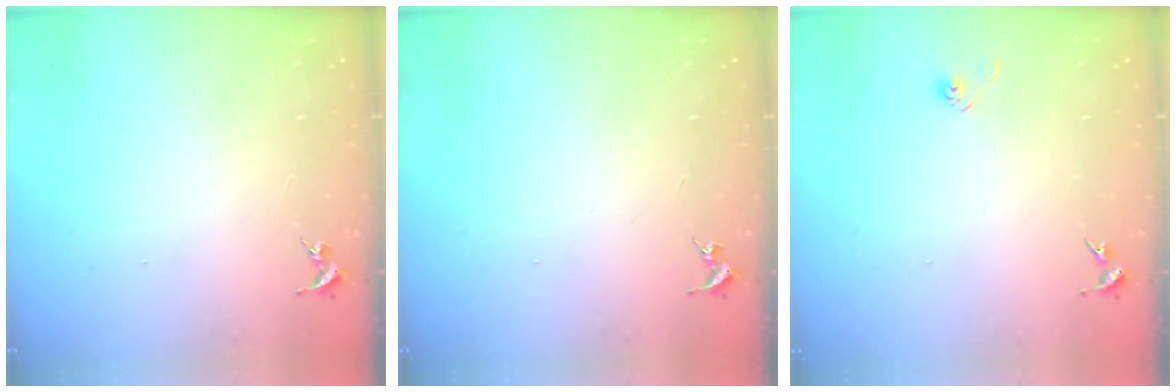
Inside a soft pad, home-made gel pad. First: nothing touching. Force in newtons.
{"total": 0.0}
{"total": 2.9, "press": 2.8, "slide": 0.8}